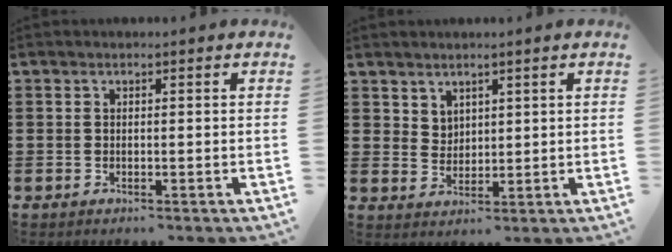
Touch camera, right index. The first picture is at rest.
{"total": 3.1, "force": [2.5, 1.9, 0.2], "torque": [-0.012, 0.002, 0.048]}